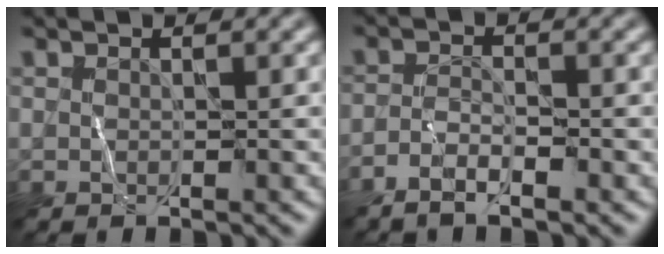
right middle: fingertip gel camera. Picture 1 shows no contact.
{"total": 1.7, "force": [-1.4, 0.2, 1.0], "torque": [-0.023, 0.005, -0.032]}